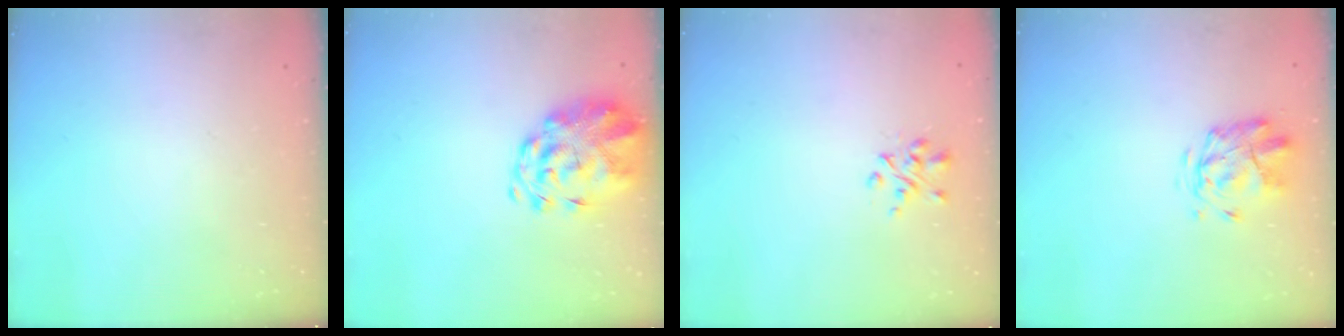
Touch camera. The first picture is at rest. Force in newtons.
{"total": 4.3, "press": 4.1, "slide": 1.3}
{"total": 2.9, "press": 2.6, "slide": 1.2}
{"total": 3.0, "press": 2.8, "slide": 1.3}